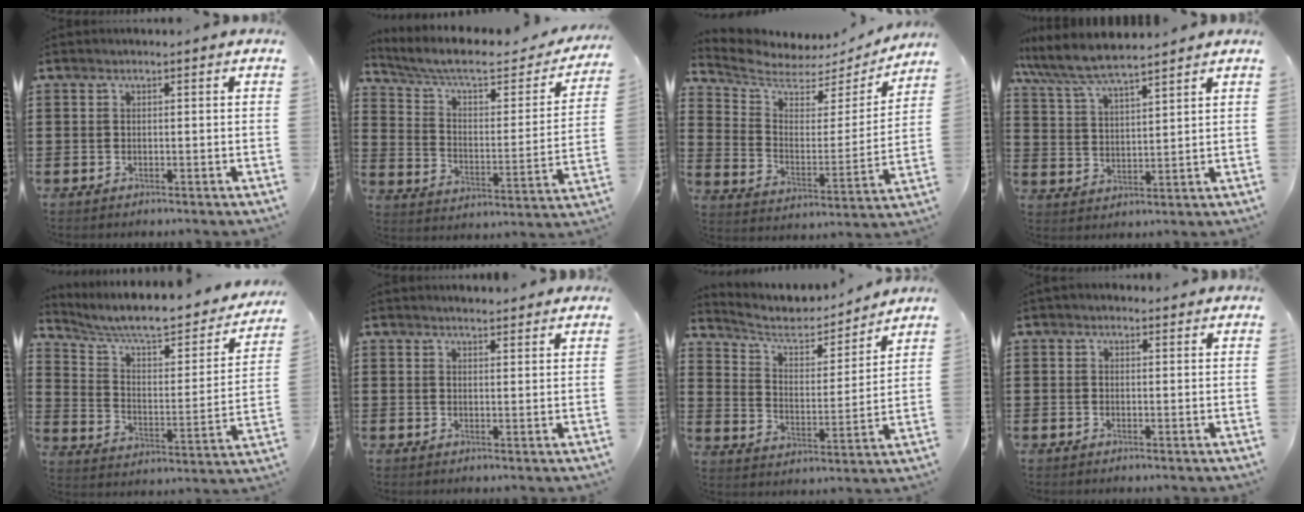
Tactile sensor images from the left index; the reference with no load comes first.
{"total": 7.5, "force": [6.0, 1.8, 4.0], "torque": [-0.104, -0.034, 0.101]}
{"total": 5.6, "force": [5.0, 1.9, 1.4], "torque": [-0.061, -0.040, 0.084]}
{"total": 6.2, "force": [5.7, 0.6, 2.3], "torque": [-0.068, -0.024, 0.098]}
{"total": 8.0, "force": [6.8, 1.3, 4.1], "torque": [-0.099, -0.048, 0.112]}
{"total": 1.9, "force": [1.9, 0.1, 0.3], "torque": [-0.009, 0.003, 0.037]}
{"total": 6.0, "force": [5.3, 2.0, 2.0], "torque": [-0.061, -0.041, 0.084]}
{"total": 1.1, "force": [0.7, 0.9, 0.1], "torque": [-0.006, 0.007, 0.013]}